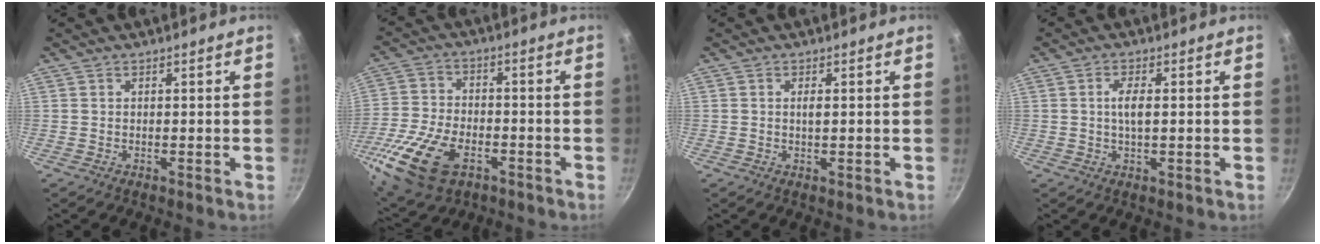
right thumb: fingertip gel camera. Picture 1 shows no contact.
{"total": 18.1, "force": [-7.8, 10.9, 12.2], "torque": [-0.253, 0.015, -0.143]}
{"total": 1.3, "force": [0.1, 0.3, 1.3], "torque": [-0.023, -0.001, 0.002]}
{"total": 3.5, "force": [0.2, 1.1, 3.3], "torque": [-0.069, 0.002, 0.001]}